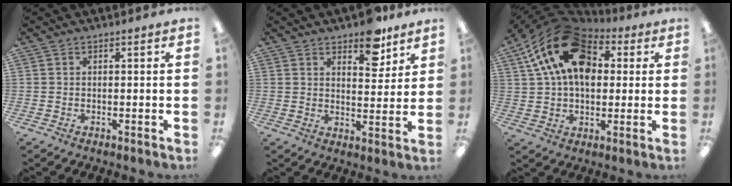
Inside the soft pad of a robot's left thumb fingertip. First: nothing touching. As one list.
[{"total": 9.7, "force": [7.0, 4.7, 4.9], "torque": [-0.043, -0.041, 0.118]}, {"total": 19.8, "force": [6.6, 13.3, 13.1], "torque": [-0.255, -0.012, 0.117]}]